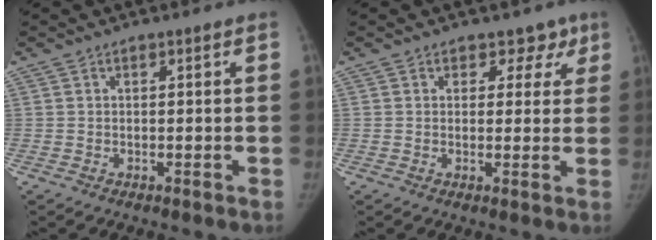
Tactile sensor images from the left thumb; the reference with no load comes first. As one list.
[{"total": 4.3, "force": [2.7, 3.3, 0.7], "torque": [0.029, -0.010, 0.027]}]